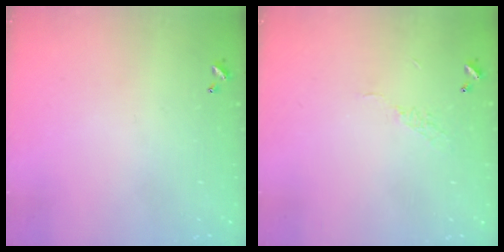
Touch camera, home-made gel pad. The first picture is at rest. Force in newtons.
{"total": 5.6, "press": 5.6, "slide": 0.7}